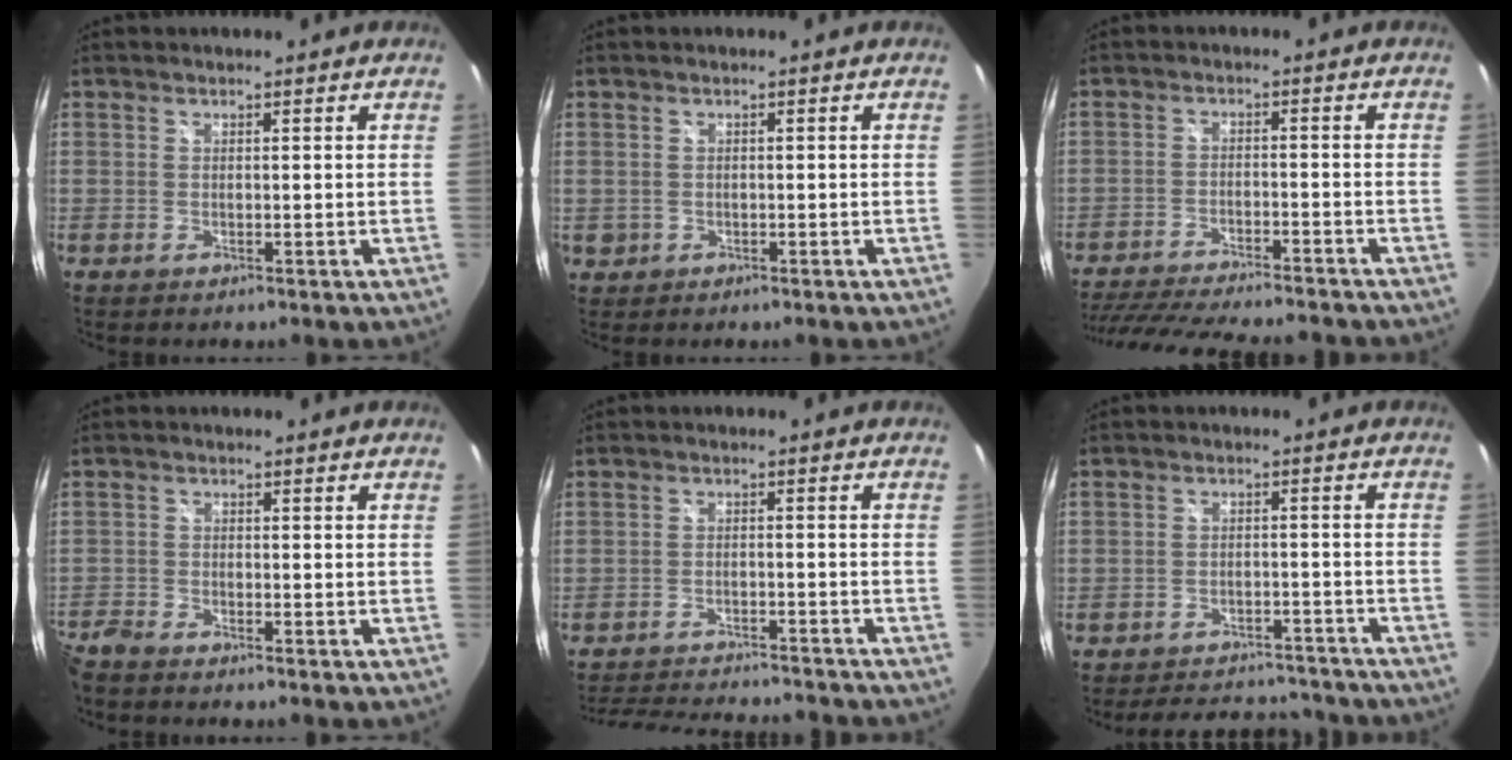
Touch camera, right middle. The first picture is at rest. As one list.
[{"total": 2.0, "force": [-0.3, 1.9, 0.6], "torque": [-0.013, -0.003, -0.001]}, {"total": 20.8, "force": [-18.0, 4.0, 9.5], "torque": [-0.188, -0.029, -0.264]}, {"total": 5.5, "force": [-5.0, 1.3, 1.8], "torque": [-0.060, -0.021, -0.103]}, {"total": 16.9, "force": [-15.1, 3.5, 6.7], "torque": [-0.136, -0.010, -0.213]}, {"total": 13.9, "force": [-12.3, 5.1, 4.1], "torque": [-0.092, 0.035, -0.150]}]